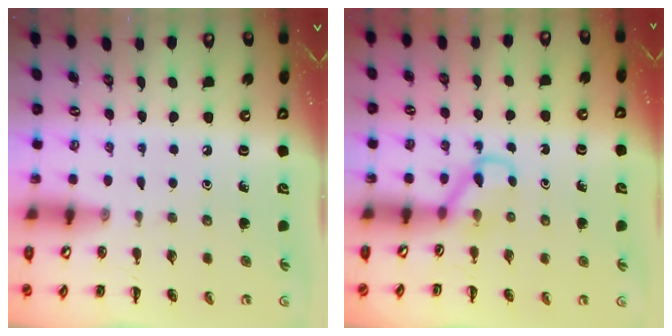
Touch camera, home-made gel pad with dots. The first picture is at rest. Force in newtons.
{"total": 3.4, "press": 3.2, "slide": 1.2}